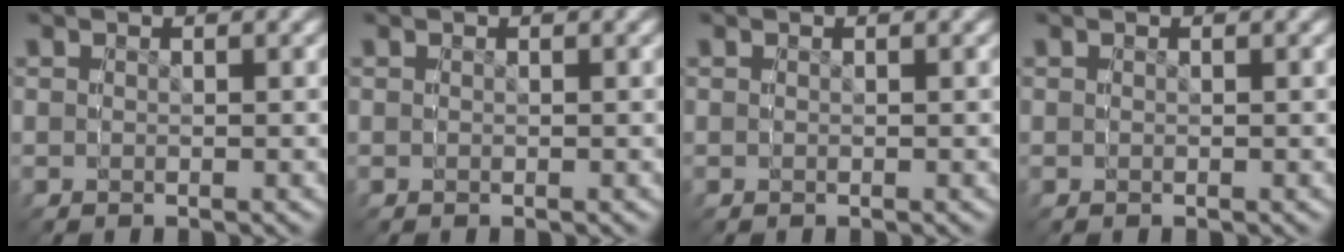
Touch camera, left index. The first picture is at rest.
{"total": 0.0}
{"total": 0.0}
{"total": 0.0}